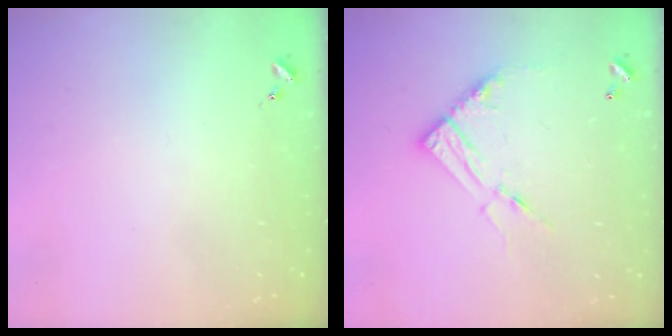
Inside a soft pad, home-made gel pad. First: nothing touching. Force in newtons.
{"total": 12.6, "press": 12.6, "slide": 1.2}